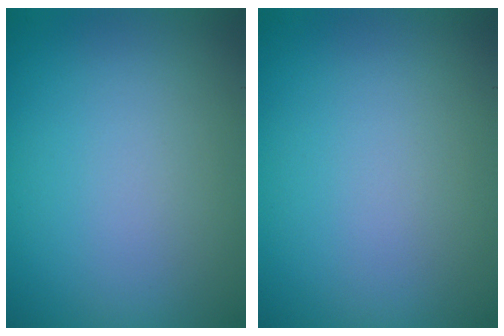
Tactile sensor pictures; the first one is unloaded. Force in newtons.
{"total": 0.0}